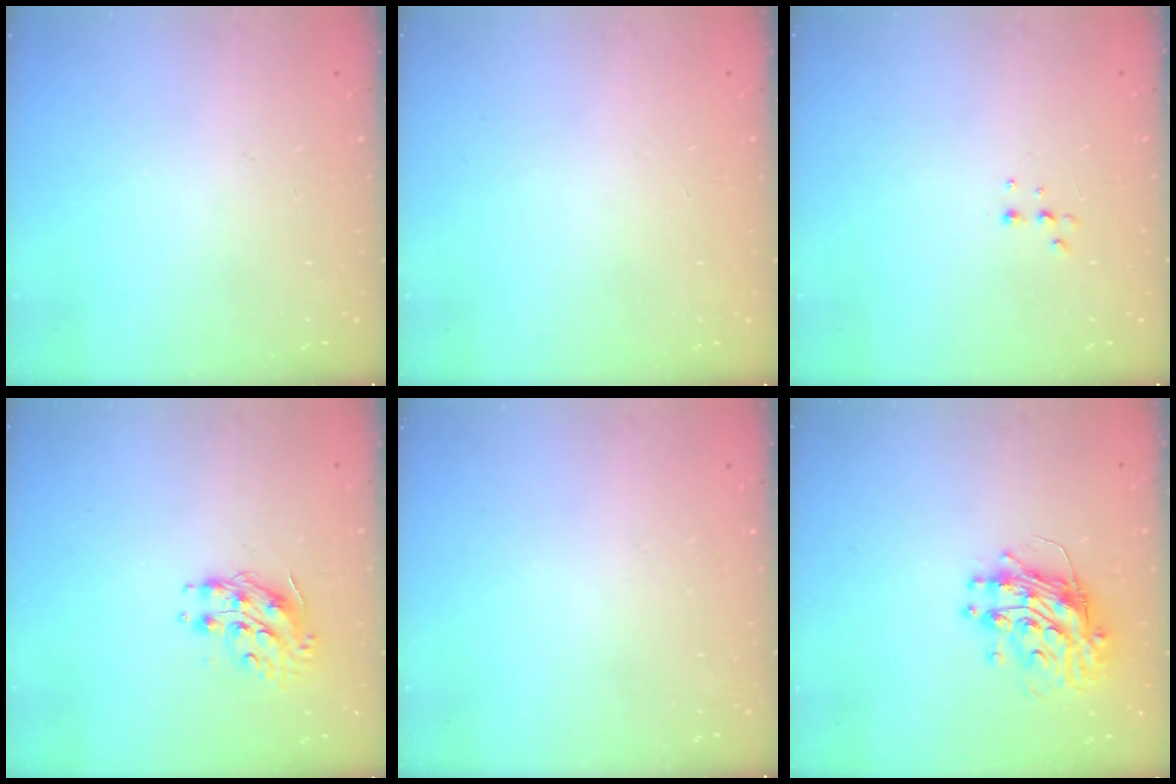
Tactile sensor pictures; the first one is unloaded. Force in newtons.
{"total": 0.0}
{"total": 4.4, "press": 4.3, "slide": 1.0}
{"total": 8.9, "press": 8.9, "slide": 0.7}
{"total": 0.0}
{"total": 12.0, "press": 11.9, "slide": 1.2}